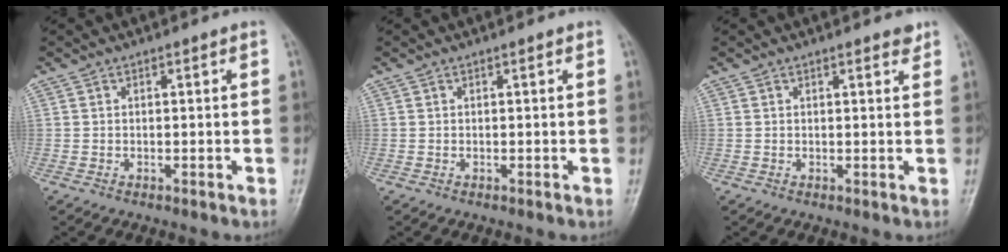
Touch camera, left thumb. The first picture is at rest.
{"total": 0.0}
{"total": 1.7, "force": [1.4, 0.5, 0.9], "torque": [-0.007, -0.006, 0.016]}